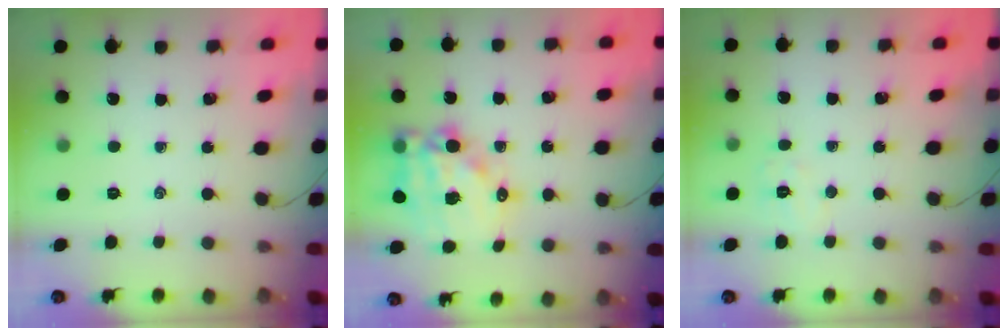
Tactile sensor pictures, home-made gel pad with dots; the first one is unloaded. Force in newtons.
{"total": 15.5, "press": 15.1, "slide": 3.7}
{"total": 5.4, "press": 5.2, "slide": 1.1}